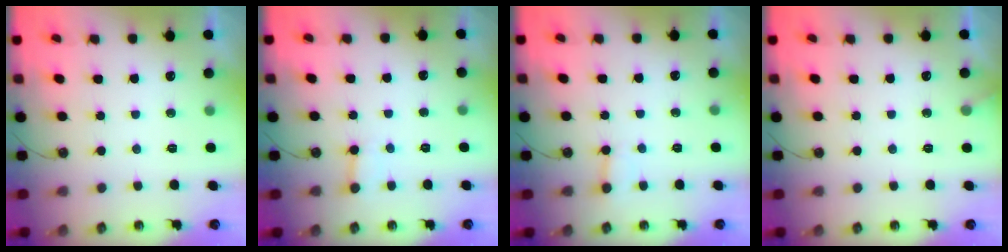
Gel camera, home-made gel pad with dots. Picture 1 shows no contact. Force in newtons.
{"total": 2.2, "press": 2.2, "slide": 0.3}
{"total": 2.0, "press": 2.0, "slide": 0.0}
{"total": 3.4, "press": 3.4, "slide": 0.2}